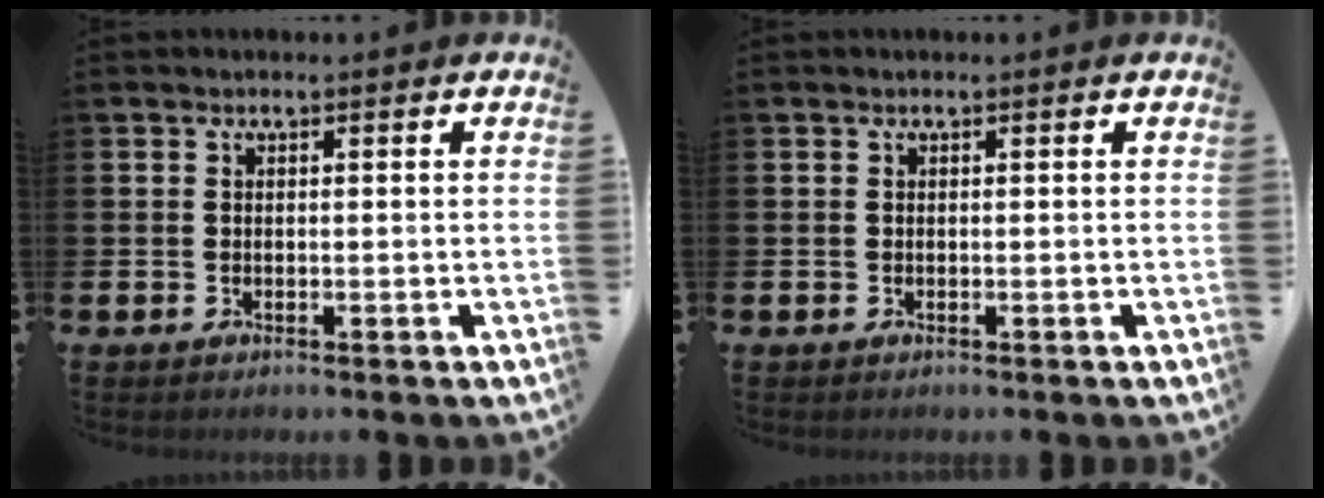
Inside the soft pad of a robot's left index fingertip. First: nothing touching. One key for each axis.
{"total": 0.0}